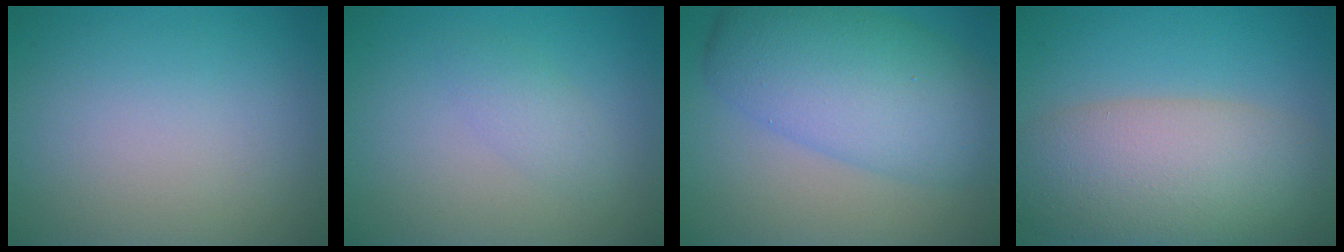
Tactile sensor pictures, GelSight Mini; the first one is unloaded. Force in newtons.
{"total": 1.6, "press": 1.6, "slide": 0.0}
{"total": 8.2, "press": 8.2, "slide": 0.1}
{"total": 8.9, "press": 8.9, "slide": 0.5}